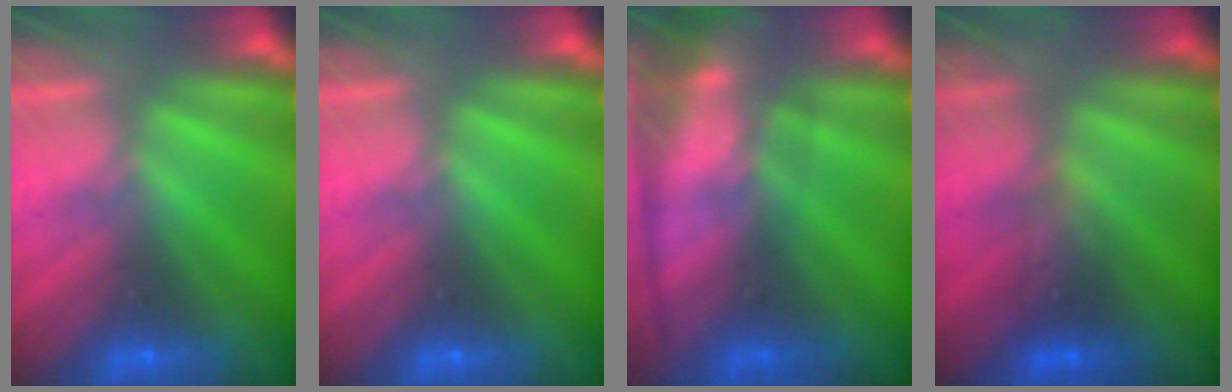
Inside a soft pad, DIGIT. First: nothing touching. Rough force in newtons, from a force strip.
{"total": 0.0}
{"total": 7.1}
{"total": 2.3}